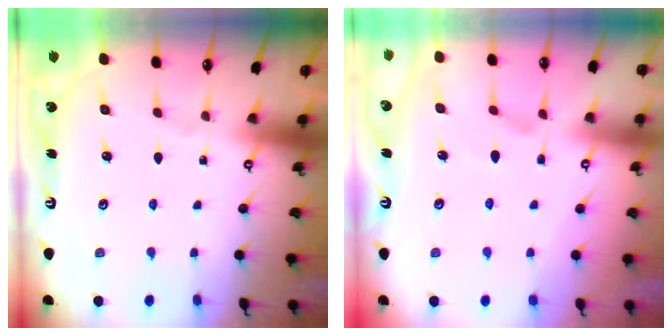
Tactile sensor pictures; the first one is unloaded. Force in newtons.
{"total": 2.2, "press": 1.9, "slide": 1.1}